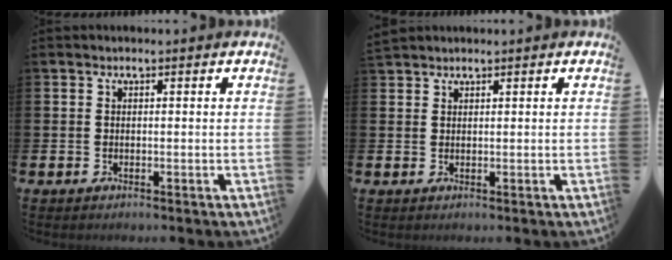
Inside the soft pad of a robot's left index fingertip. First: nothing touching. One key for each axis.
{"total": 1.3, "fx": 1.3, "fy": 0.3, "fz": -0.1, "tx": 0.007, "ty": -0.001, "tz": 0.024}